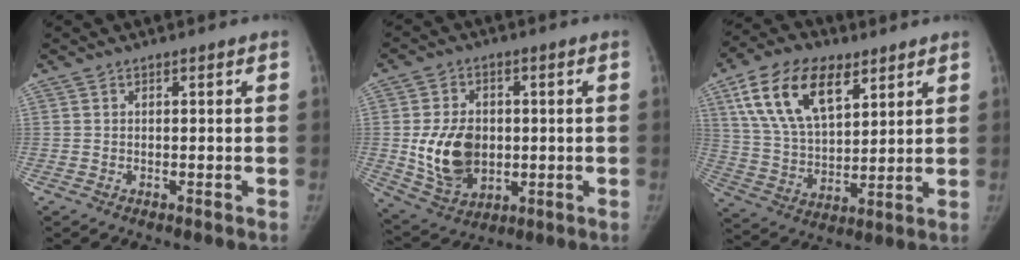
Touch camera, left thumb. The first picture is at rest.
{"total": 13.0, "force": [-0.4, 9.5, 8.8], "torque": [-0.124, -0.007, 0.007]}
{"total": 17.8, "force": [8.7, 9.6, 12.2], "torque": [-0.196, -0.024, 0.164]}